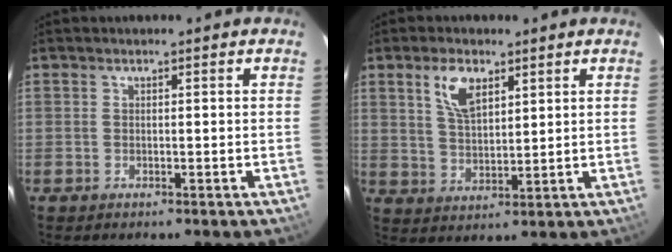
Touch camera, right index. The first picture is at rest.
{"total": 7.0, "force": [3.7, 3.4, 4.9], "torque": [-0.093, 0.008, 0.074]}